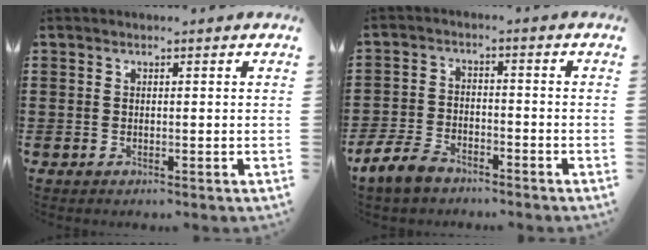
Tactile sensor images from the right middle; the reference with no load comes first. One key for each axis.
{"total": 5.5, "fx": -4.5, "fy": 2.1, "fz": 2.3, "tx": -0.073, "ty": -0.002, "tz": -0.097}